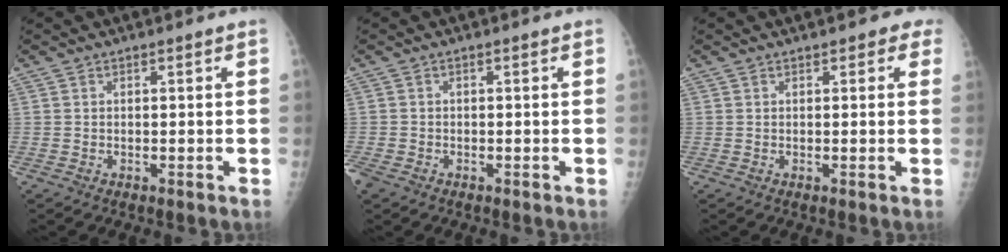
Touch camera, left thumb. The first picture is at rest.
{"total": 2.2, "force": [-1.3, 1.5, 1.0], "torque": [-0.027, -0.003, -0.023]}
{"total": 2.7, "force": [1.6, 1.5, 1.6], "torque": [0.003, 0.000, 0.013]}